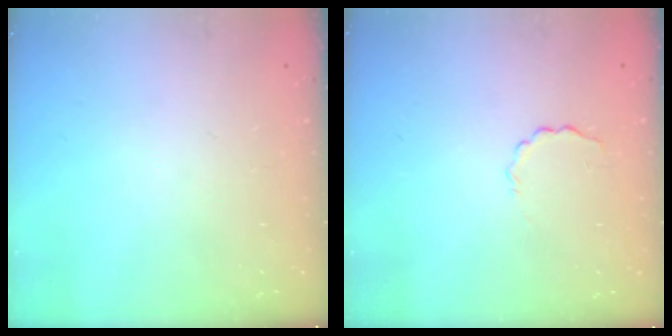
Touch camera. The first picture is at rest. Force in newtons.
{"total": 2.0, "press": 1.9, "slide": 0.7}